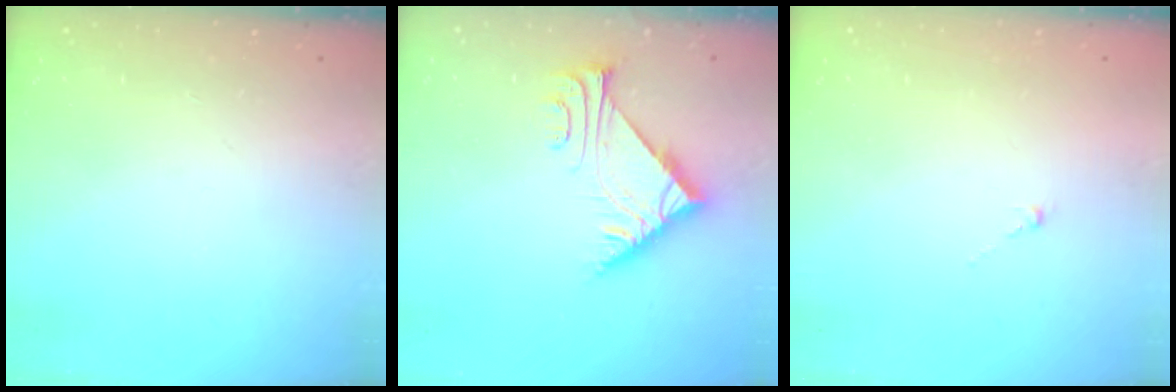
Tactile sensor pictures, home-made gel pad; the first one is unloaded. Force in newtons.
{"total": 6.0, "press": 6.0, "slide": 0.1}
{"total": 0.0}